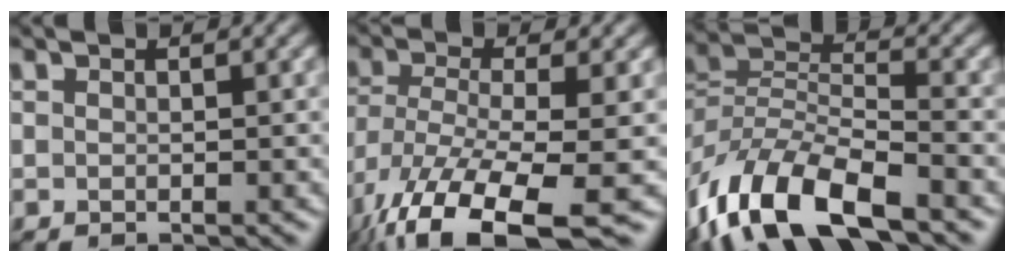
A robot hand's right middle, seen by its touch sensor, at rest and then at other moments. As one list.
[{"total": 12.6, "force": [-7.4, 4.1, 9.4], "torque": [-0.204, -0.038, -0.122]}, {"total": 12.0, "force": [-7.4, 5.2, 7.9], "torque": [-0.150, -0.003, -0.147]}]